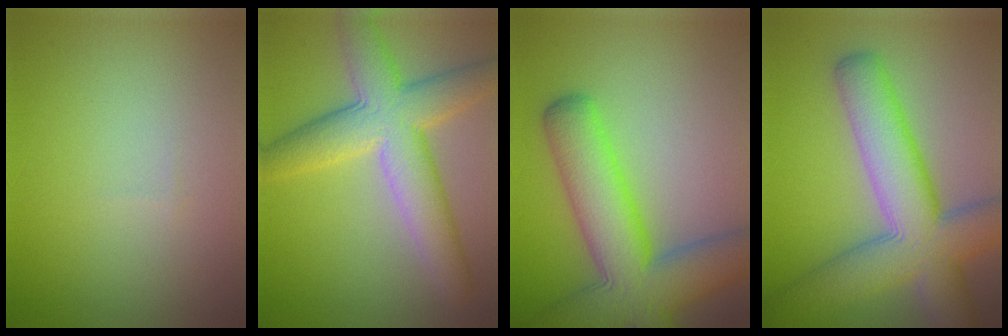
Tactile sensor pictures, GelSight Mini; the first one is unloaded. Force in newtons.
{"total": 7.9, "press": 7.9, "slide": 0.3}
{"total": 10.8, "press": 10.7, "slide": 0.8}
{"total": 10.6, "press": 10.5, "slide": 0.4}